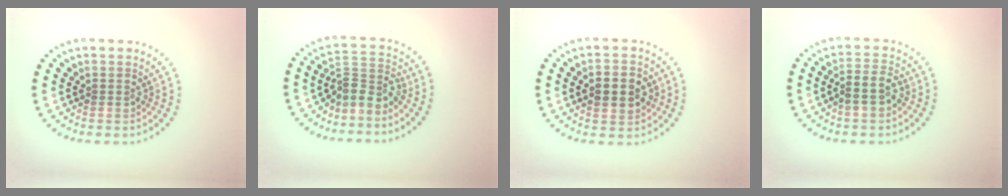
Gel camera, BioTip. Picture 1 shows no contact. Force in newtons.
{"total": 3.1, "press": 2.2, "slide": 2.2}
{"total": 4.4, "press": 4.4, "slide": 0.2}
{"total": 2.8, "press": 2.5, "slide": 1.3}